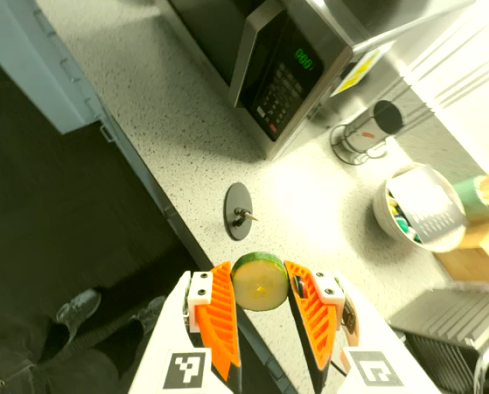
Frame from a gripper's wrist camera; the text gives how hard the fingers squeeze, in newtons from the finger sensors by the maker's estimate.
{"total": 9.6, "left": 9.6, "right": 9.6}